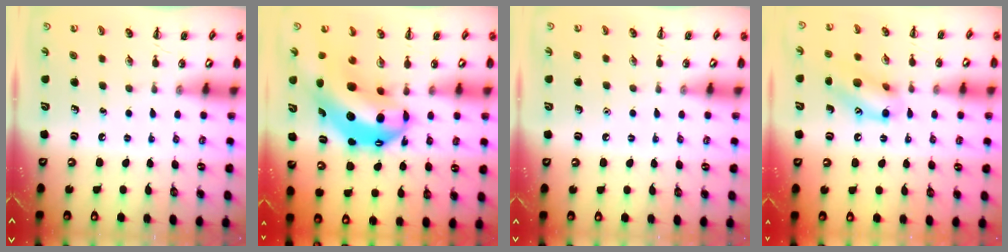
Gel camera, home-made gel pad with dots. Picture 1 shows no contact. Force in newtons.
{"total": 13.6, "press": 13.3, "slide": 2.8}
{"total": 1.6, "press": 1.6, "slide": 0.1}
{"total": 13.5, "press": 13.4, "slide": 1.8}